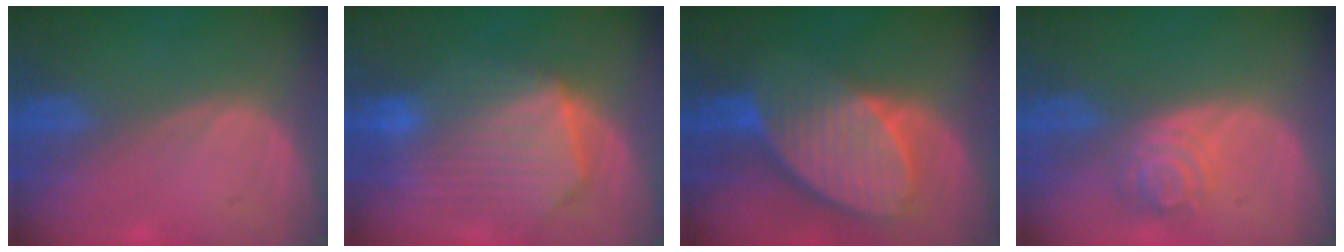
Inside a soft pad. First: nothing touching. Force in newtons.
{"total": 10.5, "press": 9.2, "slide": 5.1}
{"total": 10.3, "press": 8.9, "slide": 5.2}
{"total": 4.3, "press": 4.3, "slide": 0.4}